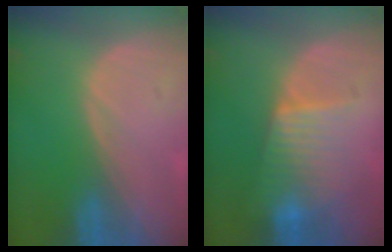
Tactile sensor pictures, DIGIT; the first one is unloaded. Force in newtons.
{"total": 6.3, "press": 6.3, "slide": 0.9}